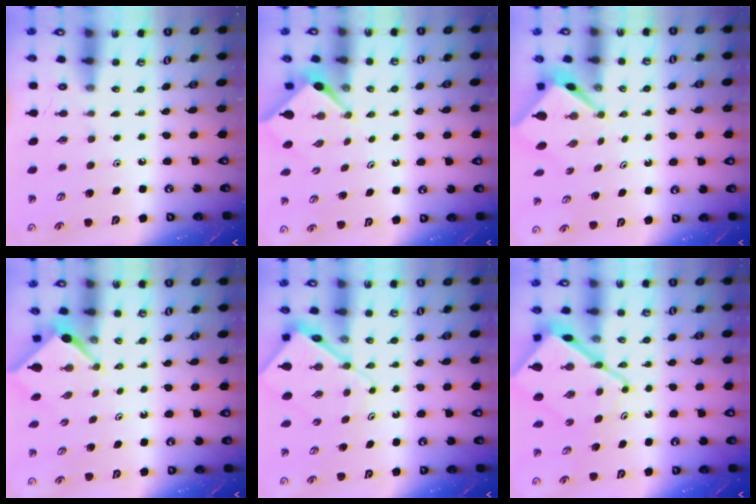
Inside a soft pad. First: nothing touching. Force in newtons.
{"total": 3.1, "press": 3.1, "slide": 0.2}
{"total": 2.6, "press": 2.6, "slide": 0.2}
{"total": 2.5, "press": 2.5, "slide": 0.3}
{"total": 7.7, "press": 7.7, "slide": 0.8}
{"total": 12.2, "press": 12.1, "slide": 1.4}